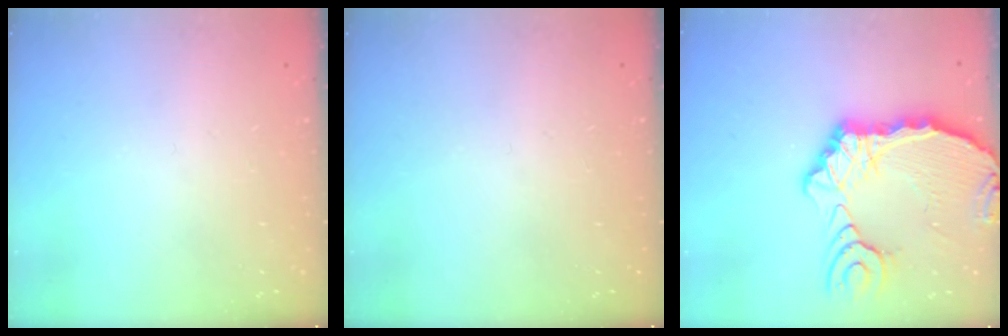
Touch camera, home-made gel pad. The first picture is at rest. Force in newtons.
{"total": 0.0}
{"total": 15.0, "press": 14.8, "slide": 2.0}